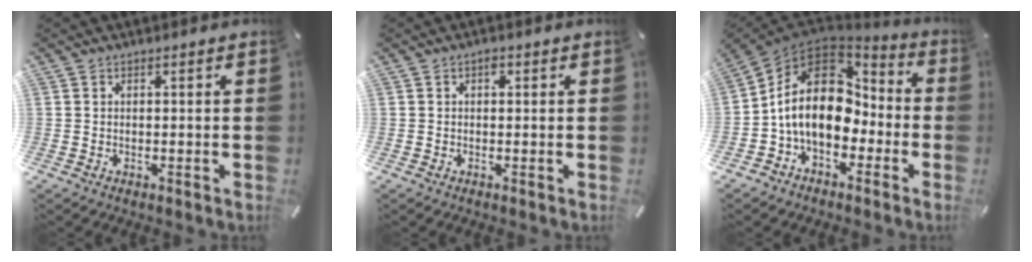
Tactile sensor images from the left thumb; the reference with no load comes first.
{"total": 1.1, "force": [0.3, 0.7, 0.8], "torque": [-0.007, 0.002, 0.002]}
{"total": 16.7, "force": [0.1, 12.5, 11.0], "torque": [-0.209, 0.007, 0.000]}